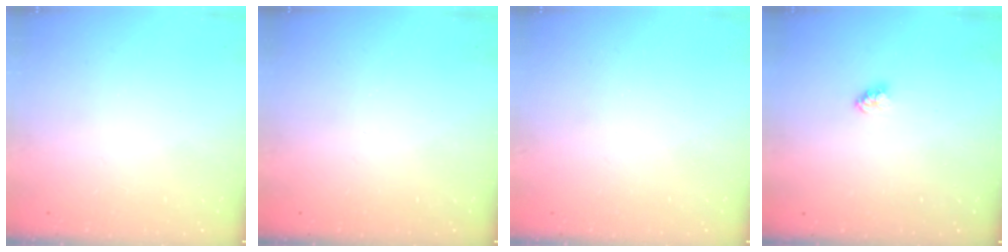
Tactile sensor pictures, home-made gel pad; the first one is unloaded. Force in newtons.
{"total": 0.0}
{"total": 0.7, "press": 0.7, "slide": 0.1}
{"total": 2.4, "press": 2.4, "slide": 0.1}